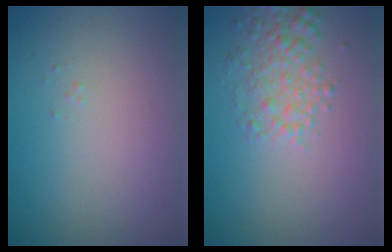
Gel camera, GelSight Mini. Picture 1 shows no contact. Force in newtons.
{"total": 2.7, "press": 2.7, "slide": 0.1}